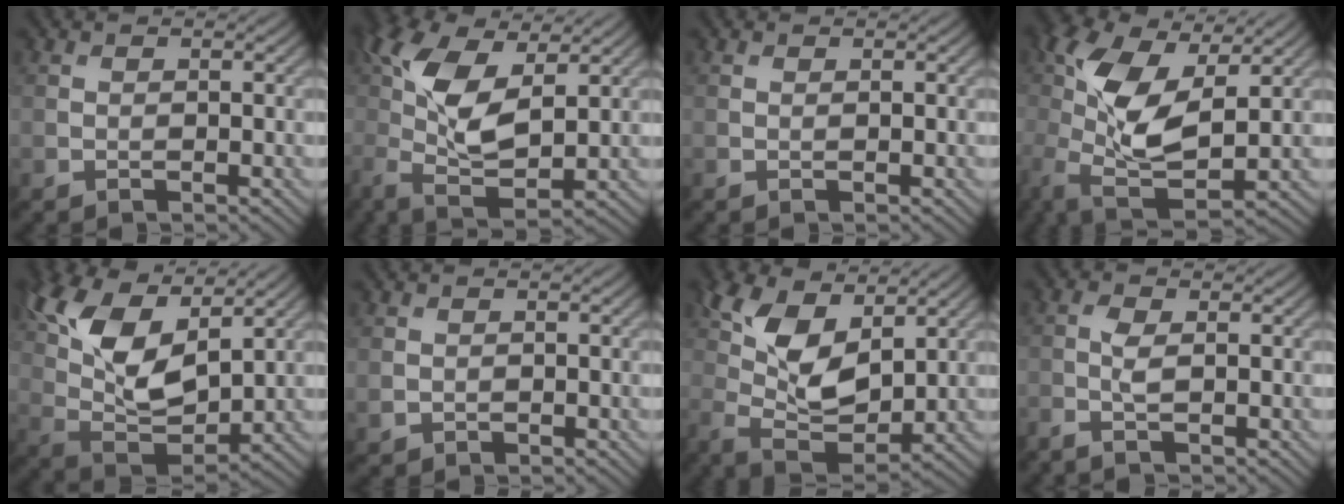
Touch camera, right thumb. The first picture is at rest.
{"total": 10.5, "force": [2.1, 4.7, 9.2], "torque": [-0.219, 0.007, 0.035]}
{"total": 0.0}
{"total": 12.3, "force": [1.7, 5.9, 10.7], "torque": [-0.246, 0.000, 0.026]}
{"total": 13.1, "force": [6.1, 6.3, 9.8], "torque": [-0.216, 0.011, 0.121]}
{"total": 1.2, "force": [0.0, 1.1, 0.4], "torque": [-0.014, -0.007, 0.002]}
{"total": 9.9, "force": [4.1, 4.9, 7.6], "torque": [-0.174, 0.002, 0.078]}
{"total": 1.9, "force": [-0.7, 0.4, 1.7], "torque": [-0.044, 0.003, -0.020]}